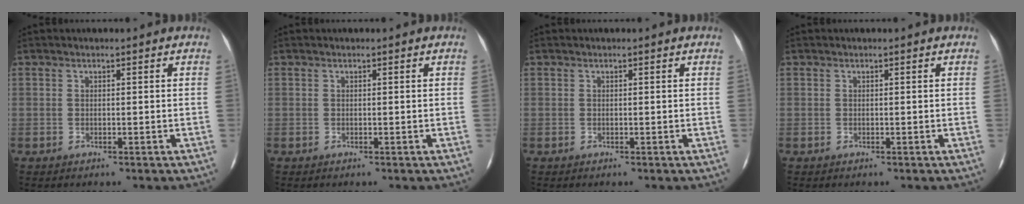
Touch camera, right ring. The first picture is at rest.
{"total": 0.0}
{"total": 0.0}
{"total": 0.0}